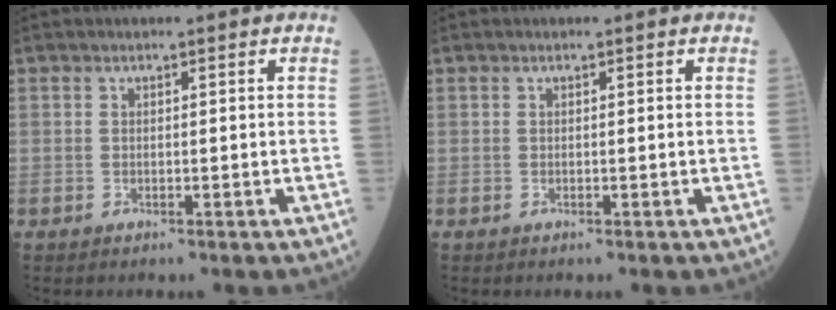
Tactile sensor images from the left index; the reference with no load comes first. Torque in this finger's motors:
{"motor_torque": [0.00, 0.00, 0.00, 0.00]}